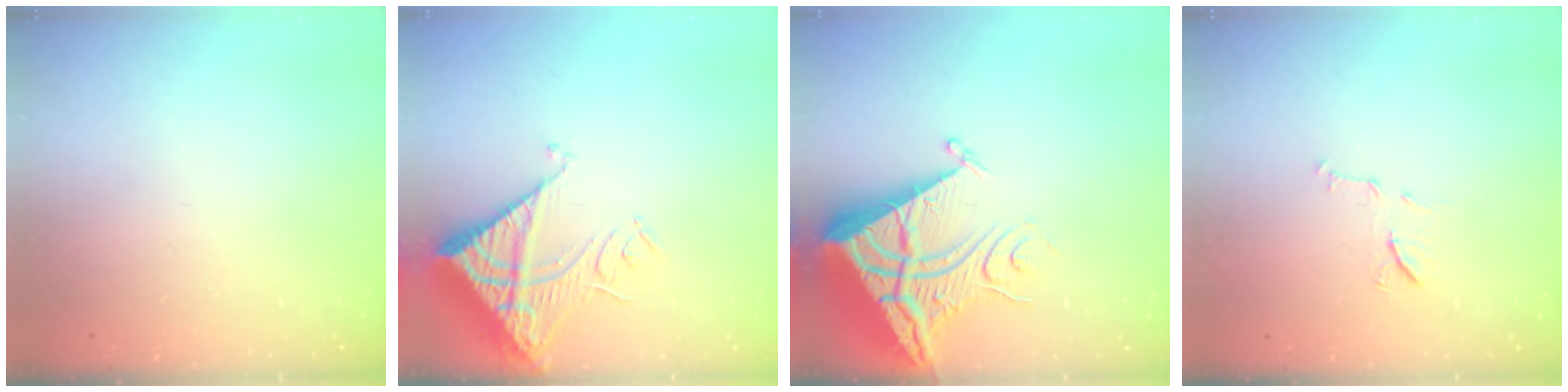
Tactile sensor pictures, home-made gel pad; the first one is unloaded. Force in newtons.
{"total": 13.1, "press": 13.0, "slide": 1.7}
{"total": 12.7, "press": 12.6, "slide": 1.2}
{"total": 7.4, "press": 7.3, "slide": 0.6}